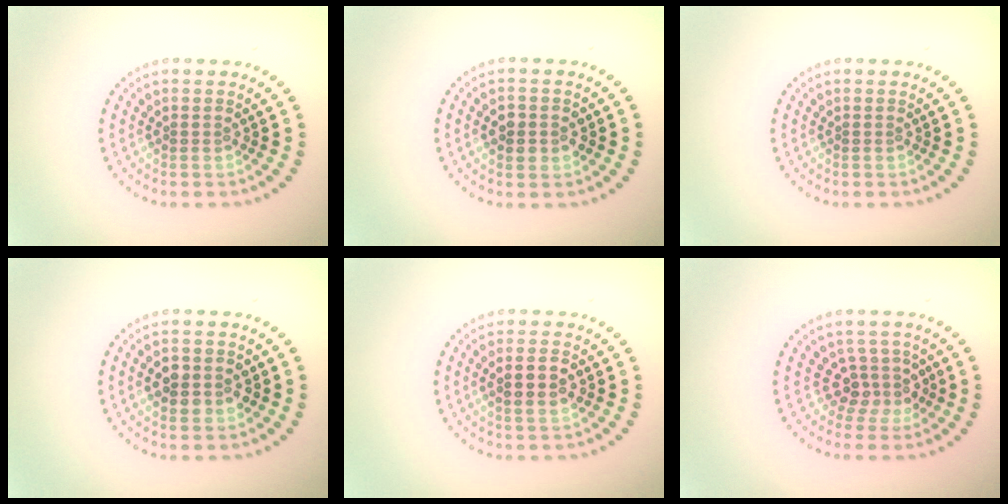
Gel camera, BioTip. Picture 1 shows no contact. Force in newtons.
{"total": 2.2, "press": 2.2, "slide": 0.2}
{"total": 0.0}
{"total": 2.7, "press": 2.7, "slide": 0.3}
{"total": 2.9, "press": 2.9, "slide": 0.6}
{"total": 2.7, "press": 2.2, "slide": 1.7}